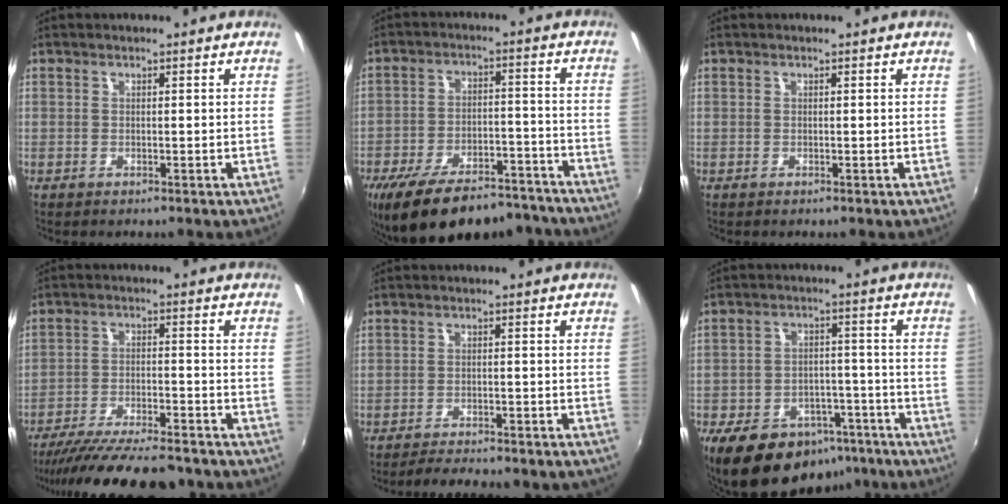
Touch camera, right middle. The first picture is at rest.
{"total": 22.4, "force": [-18.3, 8.1, 10.2], "torque": [-0.191, -0.004, -0.254]}
{"total": 0.0}
{"total": 18.6, "force": [-16.3, 3.3, 8.4], "torque": [-0.164, -0.038, -0.244]}
{"total": 9.0, "force": [-8.1, 1.0, 3.6], "torque": [-0.083, -0.010, -0.111]}
{"total": 17.6, "force": [-11.9, 10.1, 8.2], "torque": [-0.168, 0.009, -0.158]}